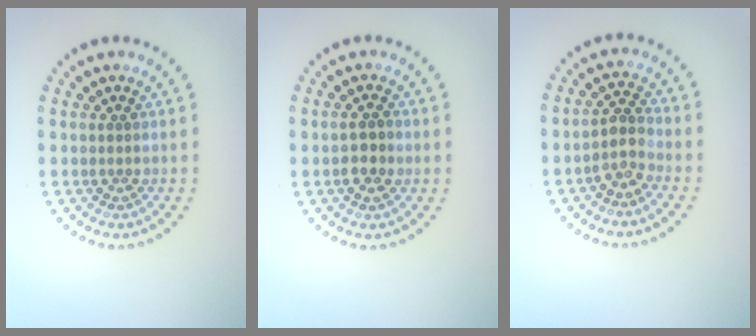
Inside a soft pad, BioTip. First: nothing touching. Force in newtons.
{"total": 2.2, "press": 2.2, "slide": 0.3}
{"total": 2.2, "press": 1.8, "slide": 1.2}